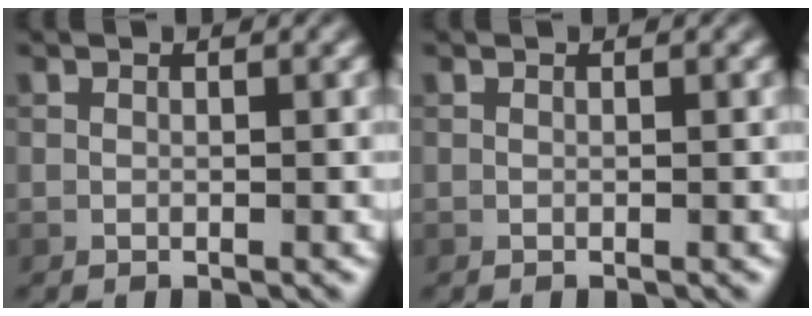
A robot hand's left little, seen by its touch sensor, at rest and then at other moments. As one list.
[{"total": 0.0}]